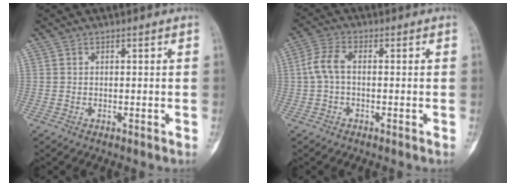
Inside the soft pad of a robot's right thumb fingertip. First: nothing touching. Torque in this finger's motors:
{"motor_torque": [0.35, 0.38, 0.46, -0.46, 0.00]}